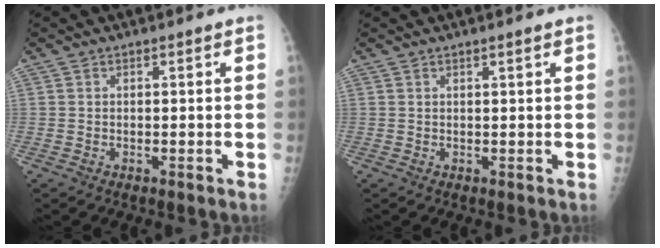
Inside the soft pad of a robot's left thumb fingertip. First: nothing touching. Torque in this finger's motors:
{"motor_torque": [-0.13, 0.03, 0.09, 0.03, -0.02]}